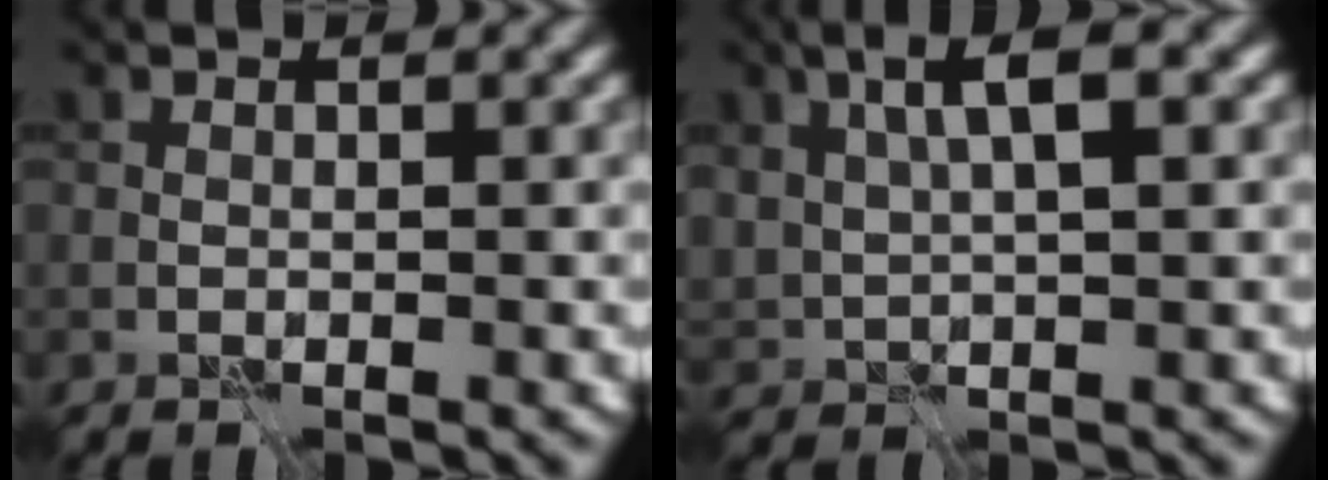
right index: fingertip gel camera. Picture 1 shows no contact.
{"total": 5.0, "force": [2.0, 1.9, 4.2], "torque": [-0.088, 0.007, 0.036]}